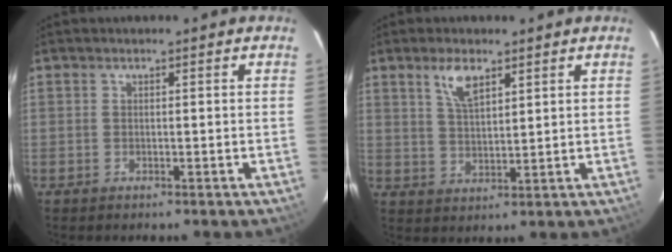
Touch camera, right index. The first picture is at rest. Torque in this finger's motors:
{"motor_torque": [0.12, 0.11, 0.27, 0.05]}